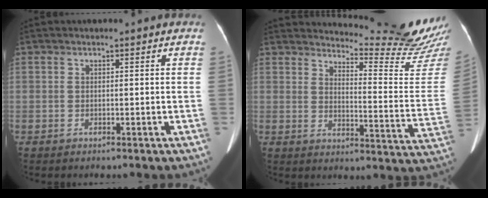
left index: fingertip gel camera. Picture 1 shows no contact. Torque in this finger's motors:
{"motor_torque": [0.20, -0.64, 0.14, 0.02]}